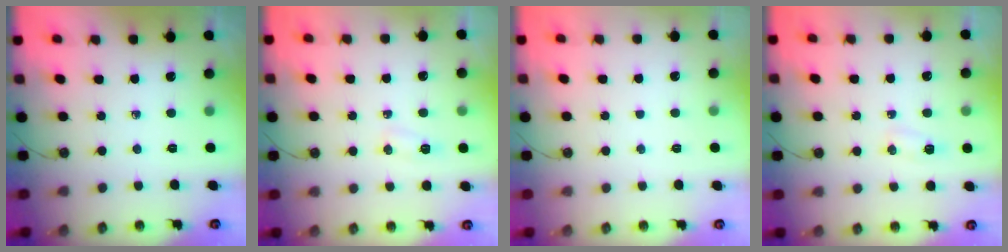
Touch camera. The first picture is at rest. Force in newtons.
{"total": 8.3, "press": 5.0, "slide": 6.6}
{"total": 1.0, "press": 1.0, "slide": 0.0}
{"total": 4.2, "press": 4.1, "slide": 0.6}